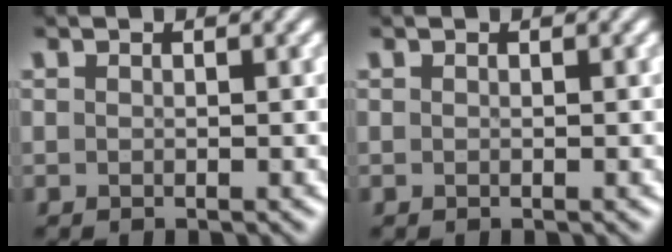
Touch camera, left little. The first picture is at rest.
{"total": 0.0}